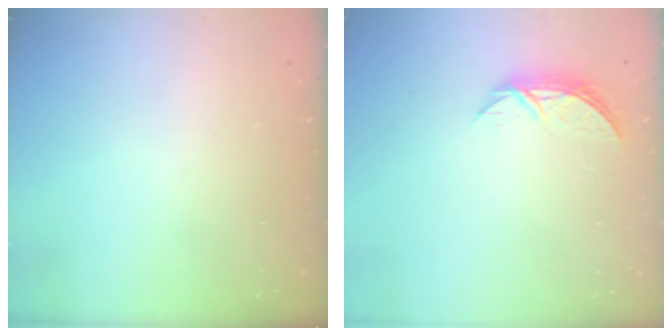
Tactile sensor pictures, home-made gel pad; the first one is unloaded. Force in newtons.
{"total": 5.2, "press": 5.2, "slide": 0.6}